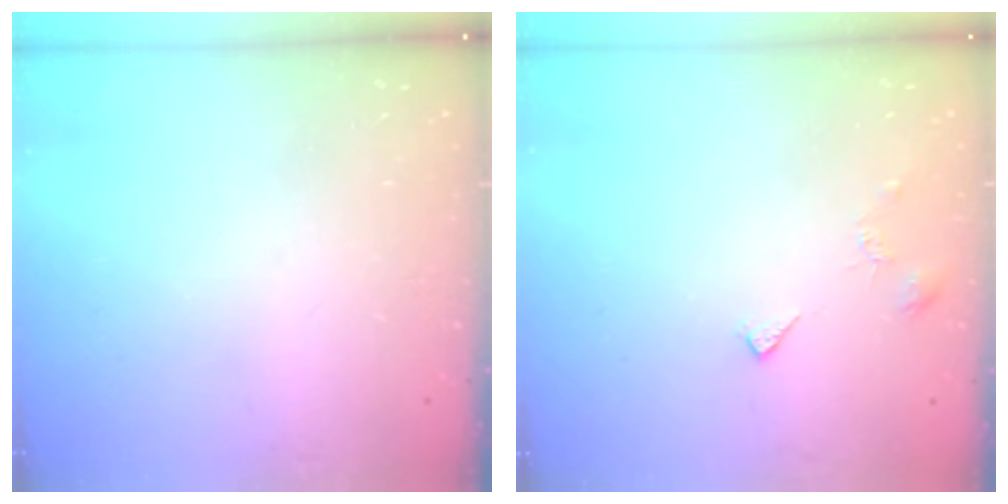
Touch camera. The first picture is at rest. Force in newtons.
{"total": 2.1, "press": 2.0, "slide": 0.4}